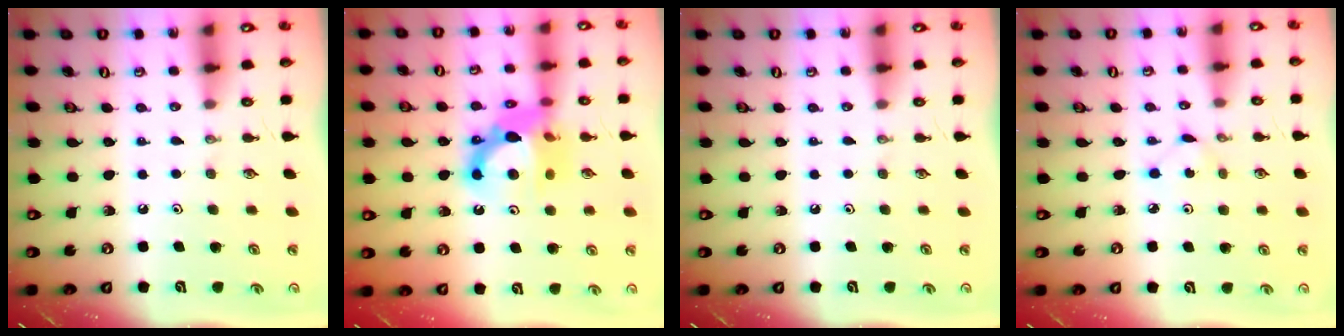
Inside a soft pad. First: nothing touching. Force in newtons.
{"total": 13.2, "press": 13.2, "slide": 1.4}
{"total": 0.0}
{"total": 1.5, "press": 1.4, "slide": 0.2}